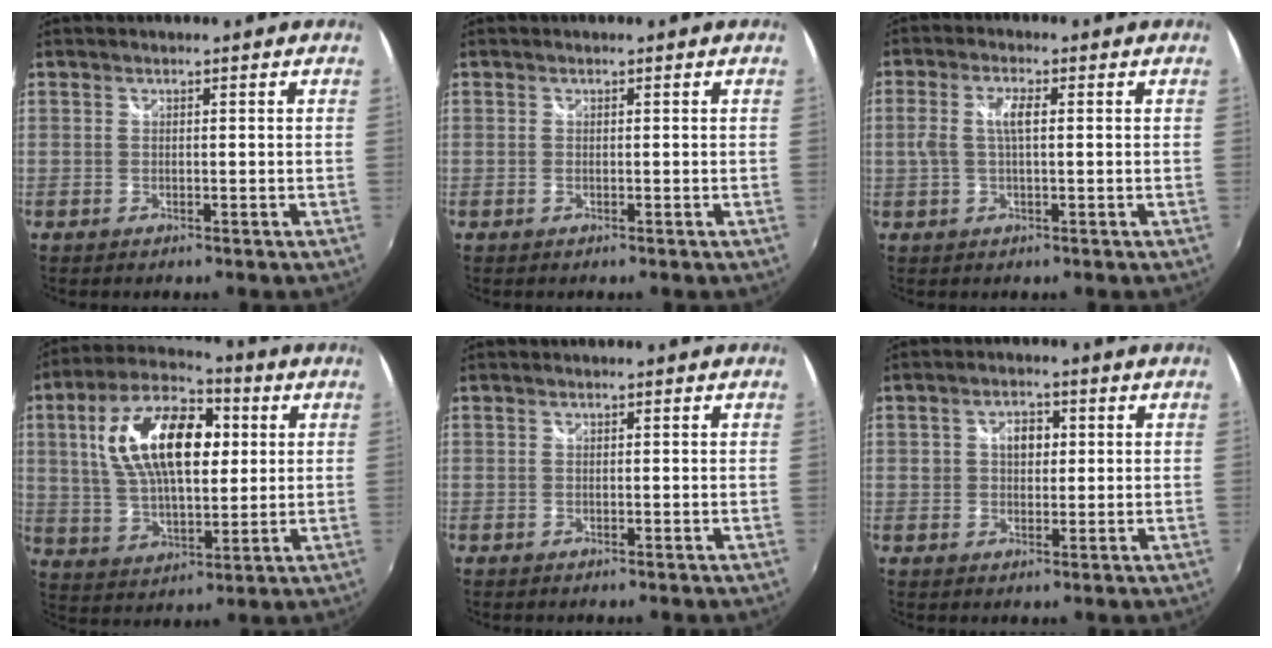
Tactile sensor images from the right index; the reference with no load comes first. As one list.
[{"total": 0.0}, {"total": 4.6, "force": [0.4, 1.5, 4.3], "torque": [-0.085, 0.004, 0.010]}, {"total": 18.6, "force": [4.2, 9.3, 15.6], "torque": [-0.291, 0.027, 0.076]}, {"total": 0.0}, {"total": 4.6, "force": [0.9, 3.4, 3.0], "torque": [-0.041, 0.009, 0.013]}]